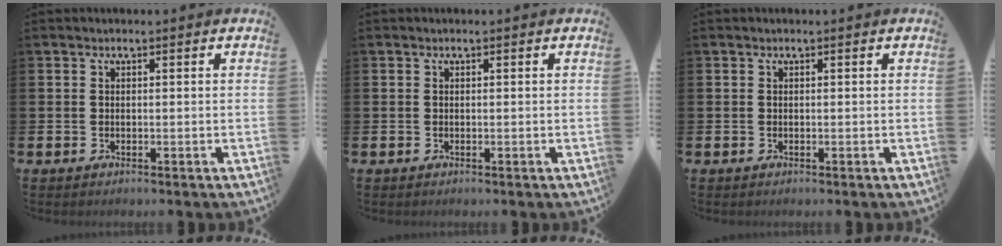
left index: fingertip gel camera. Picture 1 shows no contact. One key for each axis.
{"total": 0.0}
{"total": 0.0}